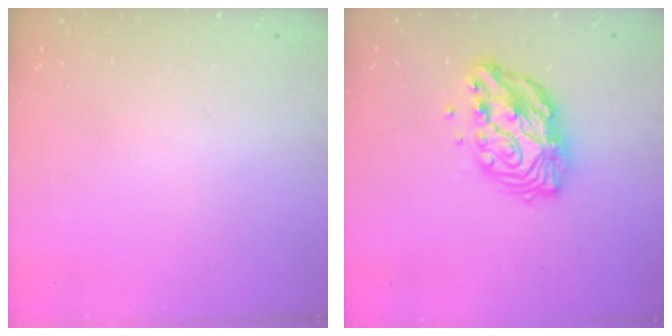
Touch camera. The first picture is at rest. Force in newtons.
{"total": 12.8, "press": 12.8, "slide": 1.1}